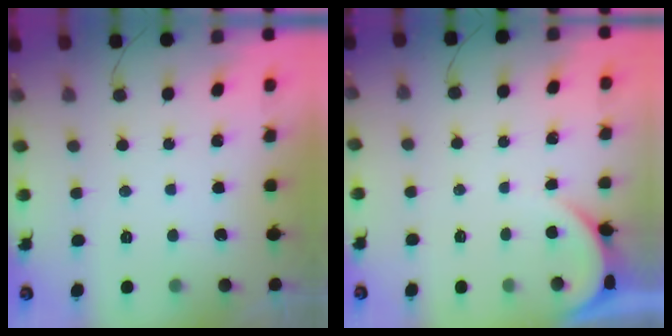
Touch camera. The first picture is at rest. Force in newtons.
{"total": 0.0}